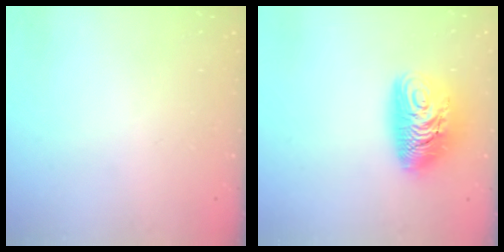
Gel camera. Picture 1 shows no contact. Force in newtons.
{"total": 12.8, "press": 12.8, "slide": 1.2}